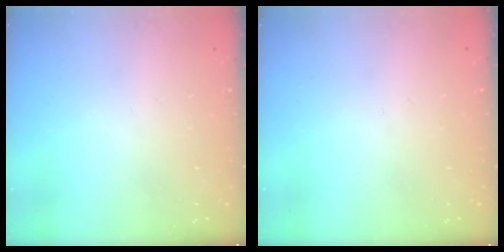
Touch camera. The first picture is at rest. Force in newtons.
{"total": 0.0}